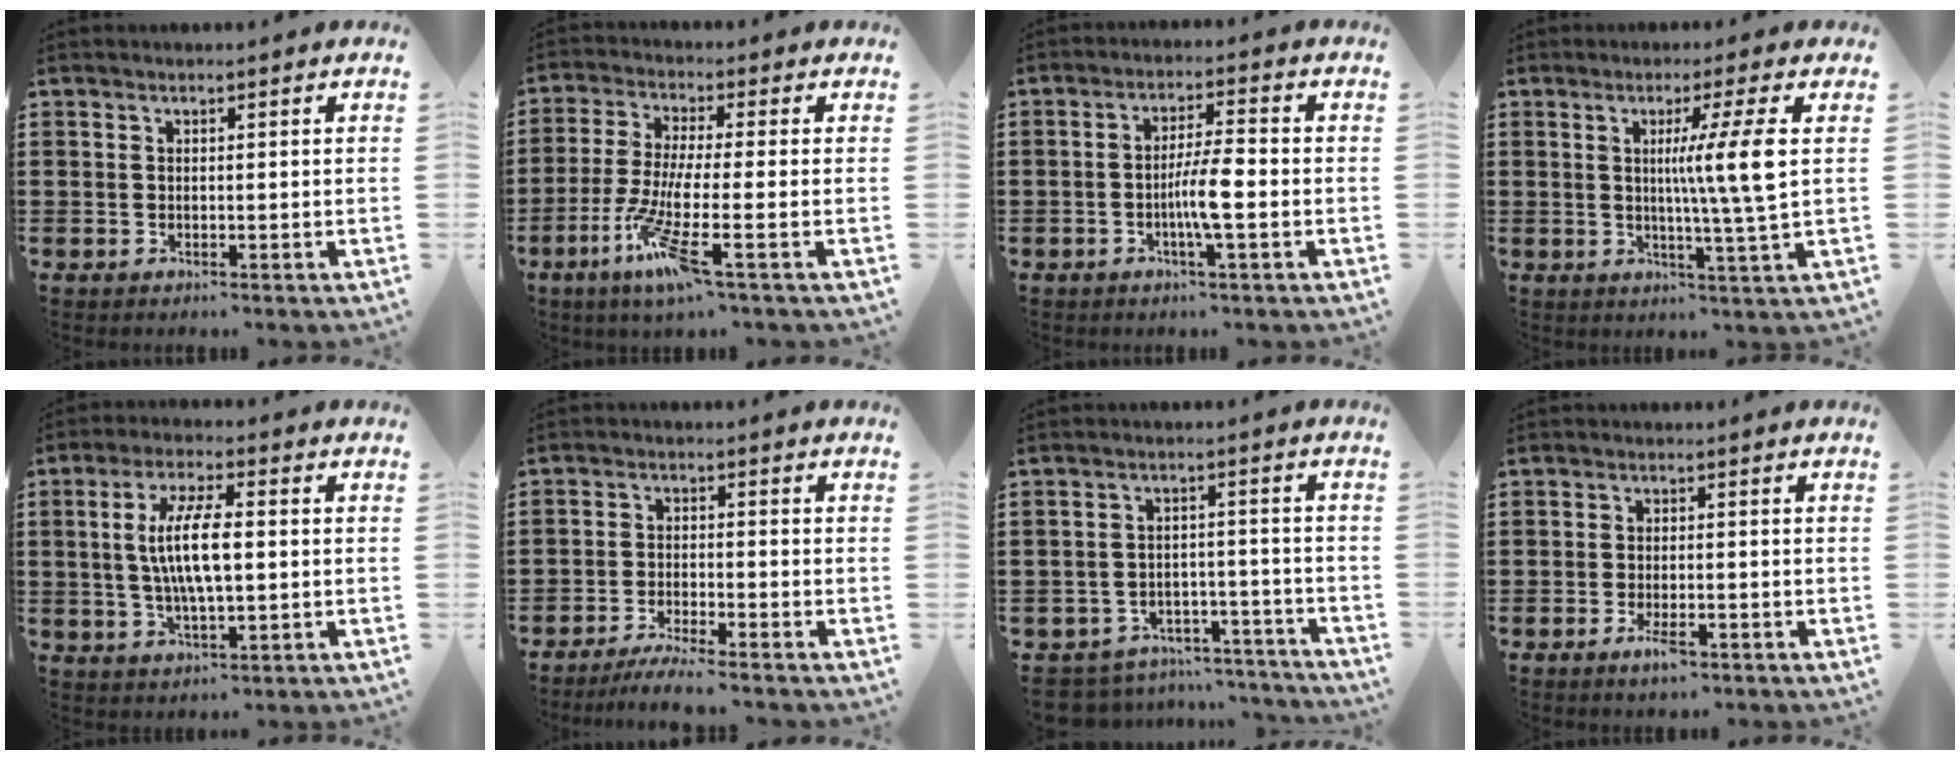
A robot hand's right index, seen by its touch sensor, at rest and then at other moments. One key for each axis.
{"total": 9.2, "fx": -4.4, "fy": 0.4, "fz": 8.1, "tx": -0.175, "ty": -0.016, "tz": -0.085}
{"total": 5.6, "fx": -1.5, "fy": 0.6, "fz": 5.4, "tx": -0.099, "ty": -0.002, "tz": -0.031}
{"total": 8.2, "fx": 1.2, "fy": -1.1, "fz": 8.0, "tx": -0.141, "ty": -0.008, "tz": 0.008}
{"total": 8.9, "fx": 0.4, "fy": 2.7, "fz": 8.4, "tx": -0.169, "ty": 0.005, "tz": 0.002}
{"total": 3.7, "fx": -3.5, "fy": -0.2, "fz": 1.0, "tx": -0.025, "ty": -0.007, "tz": -0.073}
{"total": 4.9, "fx": -4.8, "fy": 0.9, "fz": 0.5, "tx": -0.013, "ty": 0.010, "tz": -0.095}
{"total": 3.0, "fx": -1.7, "fy": 0.8, "fz": 2.3, "tx": -0.045, "ty": -0.004, "tz": -0.030}